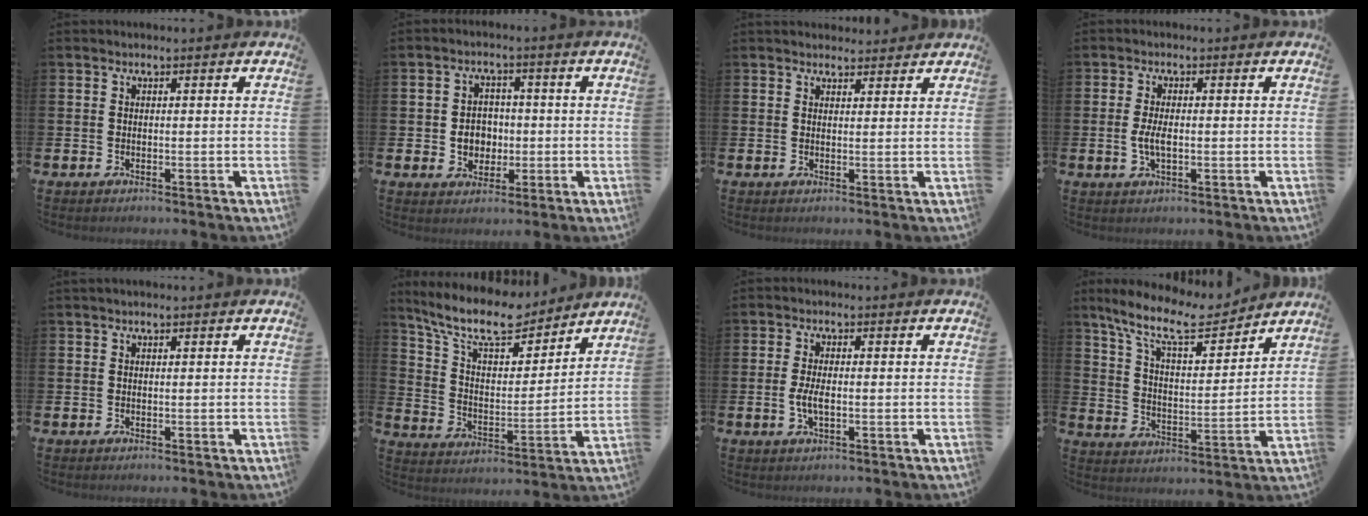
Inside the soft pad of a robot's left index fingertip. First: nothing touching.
{"total": 4.1, "force": [-0.3, 3.6, 1.8], "torque": [-0.024, 0.002, -0.016]}
{"total": 2.3, "force": [2.2, 0.7, 0.0], "torque": [0.007, -0.010, 0.039]}
{"total": 3.0, "force": [-0.3, 1.3, 2.7], "torque": [-0.051, -0.003, -0.010]}
{"total": 0.6, "force": [0.4, 0.1, 0.4], "torque": [0.000, 0.000, 0.005]}
{"total": 11.2, "force": [9.7, 3.2, 4.5], "torque": [-0.113, -0.060, 0.168]}
{"total": 2.9, "force": [-0.3, 1.2, 2.6], "torque": [-0.042, -0.001, -0.008]}
{"total": 11.0, "force": [9.7, 2.6, 4.7], "torque": [-0.117, -0.056, 0.168]}